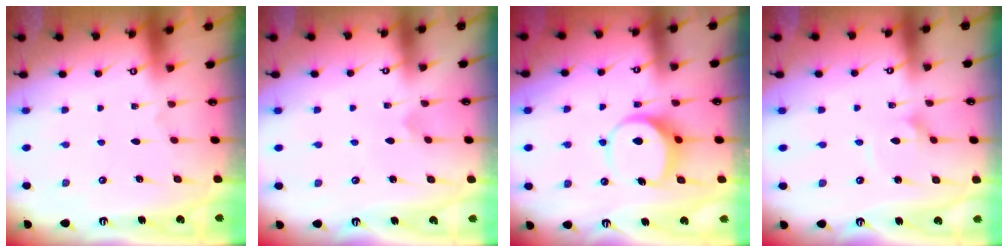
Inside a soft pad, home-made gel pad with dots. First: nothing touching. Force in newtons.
{"total": 3.3, "press": 3.3, "slide": 0.1}
{"total": 6.7, "press": 6.6, "slide": 0.8}
{"total": 2.2, "press": 2.2, "slide": 0.1}